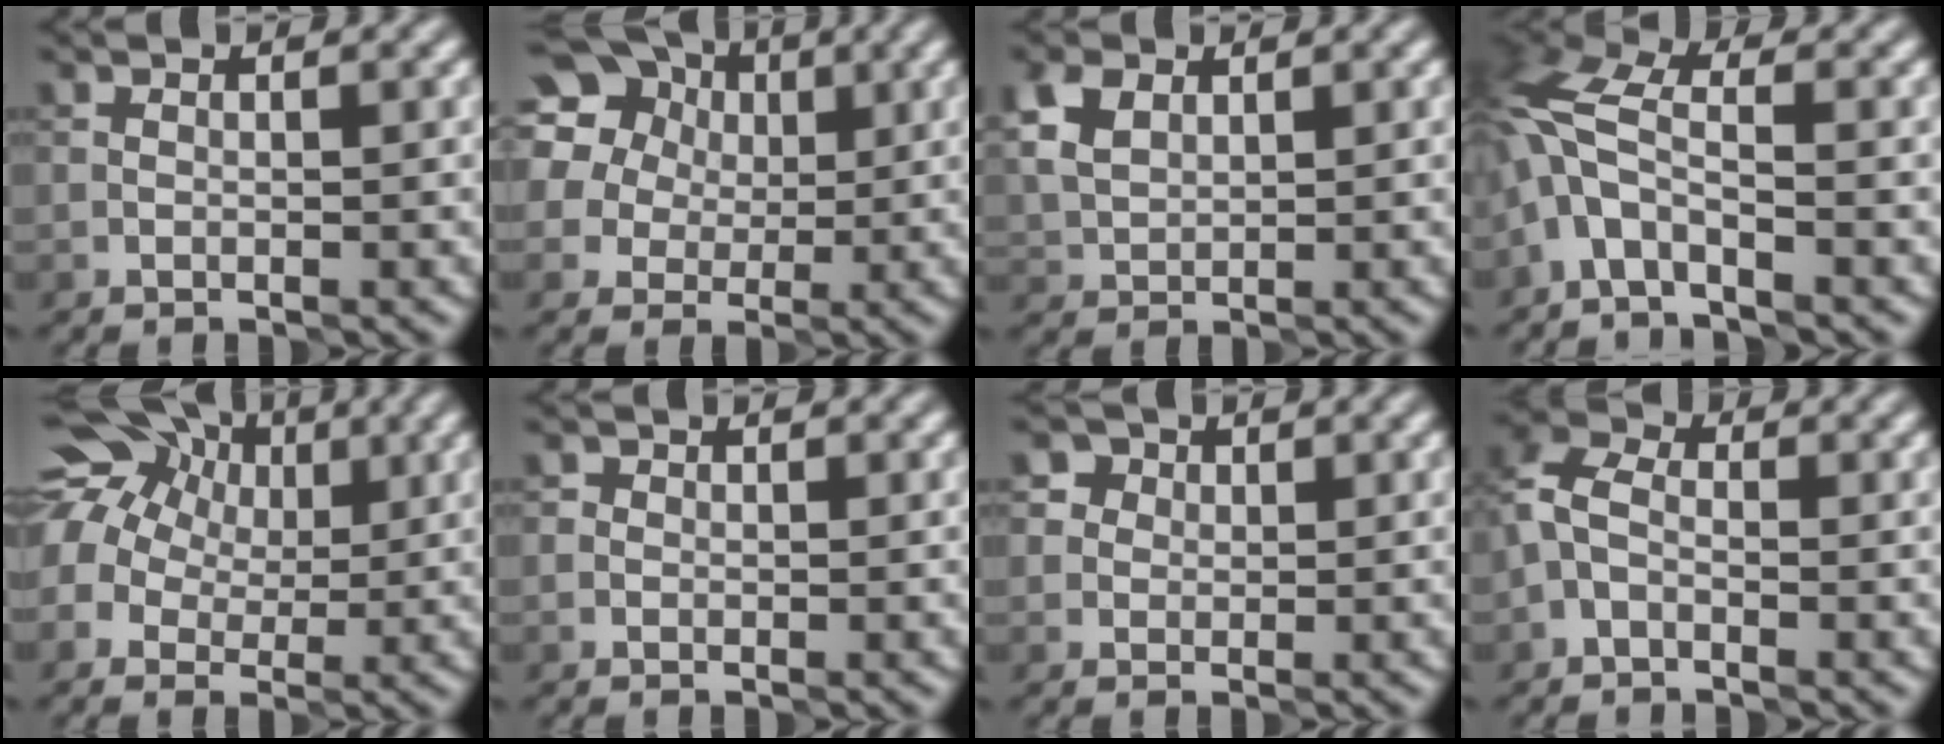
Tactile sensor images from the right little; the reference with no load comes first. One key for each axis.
{"total": 15.6, "fx": 6.8, "fy": 12.7, "fz": 6.0, "tx": -0.160, "ty": 0.049, "tz": 0.098}
{"total": 3.7, "fx": 1.8, "fy": 2.4, "fz": 2.1, "tx": -0.055, "ty": 0.012, "tz": 0.034}
{"total": 4.7, "fx": -2.3, "fy": 1.9, "fz": 3.7, "tx": -0.082, "ty": 0.014, "tz": -0.058}
{"total": 12.8, "fx": 5.2, "fy": 9.9, "fz": 6.4, "tx": -0.127, "ty": 0.047, "tz": 0.064}
{"total": 0.7, "fx": 0.1, "fy": 0.7, "fz": 0.2, "tx": 0.005, "ty": -0.002, "tz": -0.009}
{"total": 2.9, "fx": 1.3, "fy": 2.5, "fz": 0.7, "tx": 0.015, "ty": 0.011, "tz": 0.007}
{"total": 3.3, "fx": -0.5, "fy": 2.2, "fz": 2.4, "tx": -0.053, "ty": 0.014, "tz": -0.024}